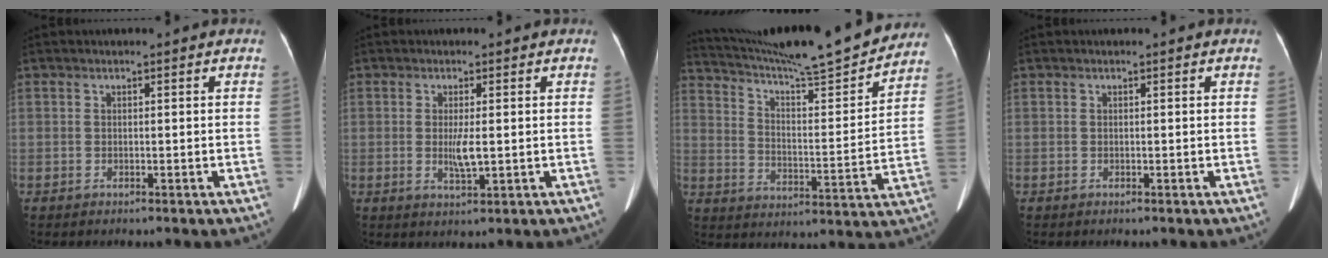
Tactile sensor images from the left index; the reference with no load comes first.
{"total": 3.3, "force": [-0.1, 0.5, 3.2], "torque": [-0.061, -0.006, 0.000]}
{"total": 23.0, "force": [21.0, 0.7, 9.2], "torque": [-0.159, -0.031, 0.304]}
{"total": 0.0}